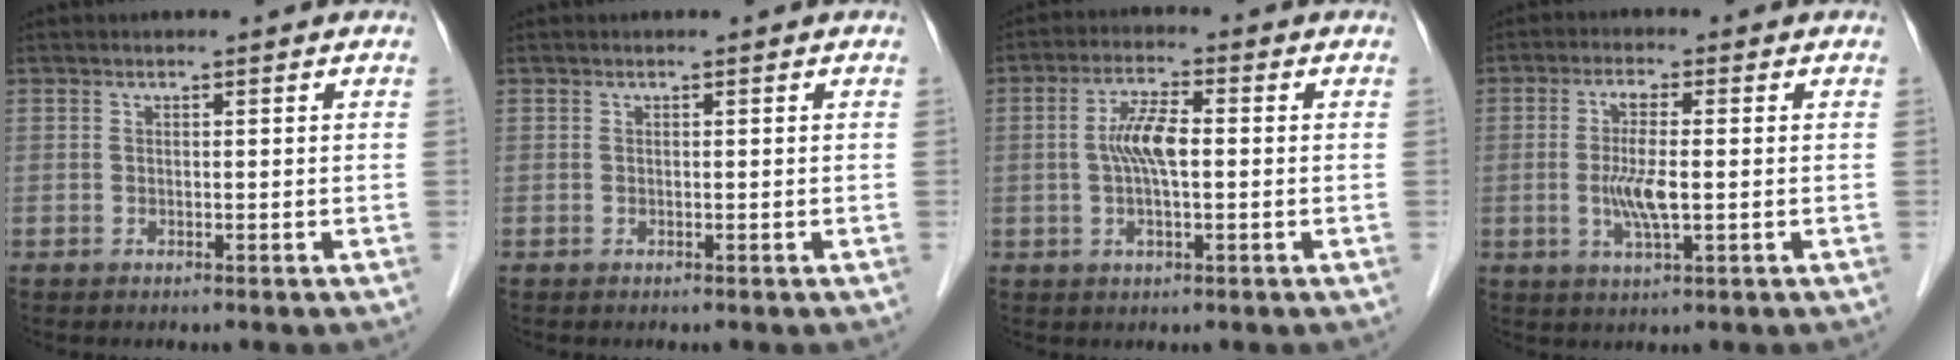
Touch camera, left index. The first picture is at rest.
{"total": 0.0}
{"total": 6.2, "force": [0.0, 1.6, 6.0], "torque": [-0.126, 0.007, -0.003]}
{"total": 6.0, "force": [-0.6, 0.7, 6.0], "torque": [-0.124, -0.009, -0.012]}